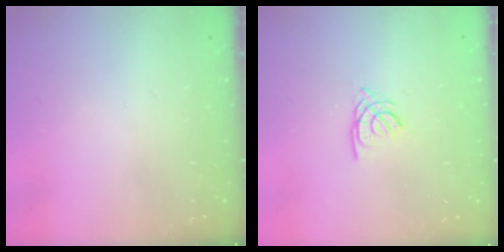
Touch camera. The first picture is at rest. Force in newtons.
{"total": 2.2, "press": 2.2, "slide": 0.0}